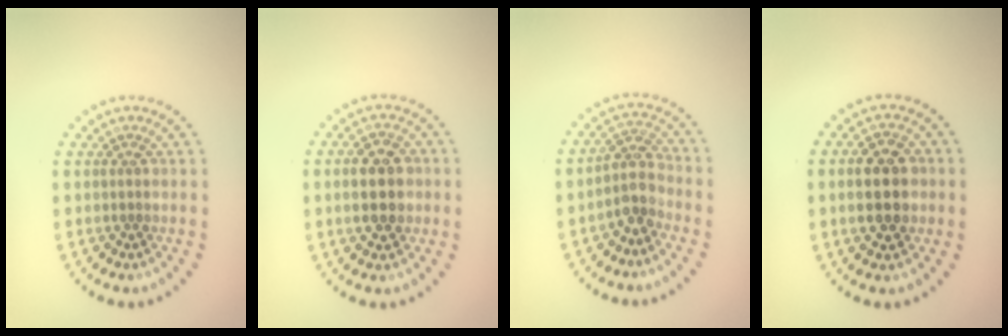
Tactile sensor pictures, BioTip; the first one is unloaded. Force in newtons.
{"total": 4.5, "press": 4.5, "slide": 0.3}
{"total": 3.2, "press": 2.4, "slide": 2.0}
{"total": 5.0, "press": 5.0, "slide": 0.3}